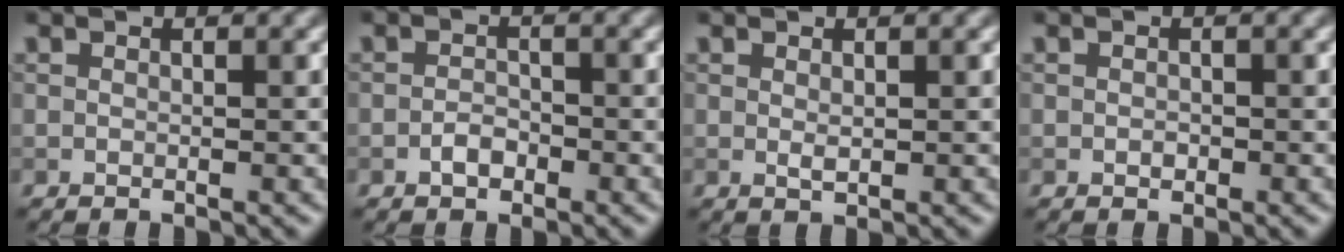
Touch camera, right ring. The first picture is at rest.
{"total": 1.5, "force": [-0.8, 0.9, 0.8], "torque": [-0.014, 0.003, -0.017]}
{"total": 0.8, "force": [0.2, 0.4, 0.7], "torque": [-0.013, -0.002, 0.004]}
{"total": 0.6, "force": [-0.1, 0.5, 0.3], "torque": [-0.004, -0.002, -0.003]}